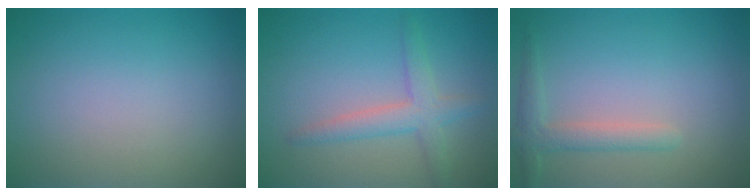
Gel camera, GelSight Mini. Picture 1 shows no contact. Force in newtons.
{"total": 3.0, "press": 3.0, "slide": 0.1}
{"total": 2.3, "press": 2.3, "slide": 0.2}